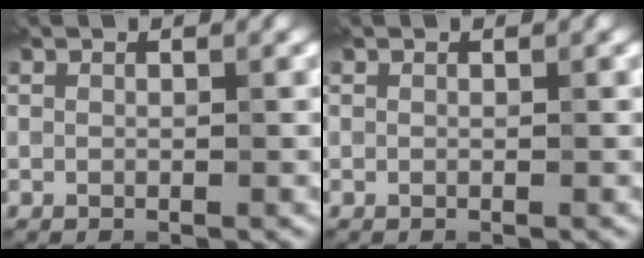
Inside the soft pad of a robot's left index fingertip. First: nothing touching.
{"total": 0.0}